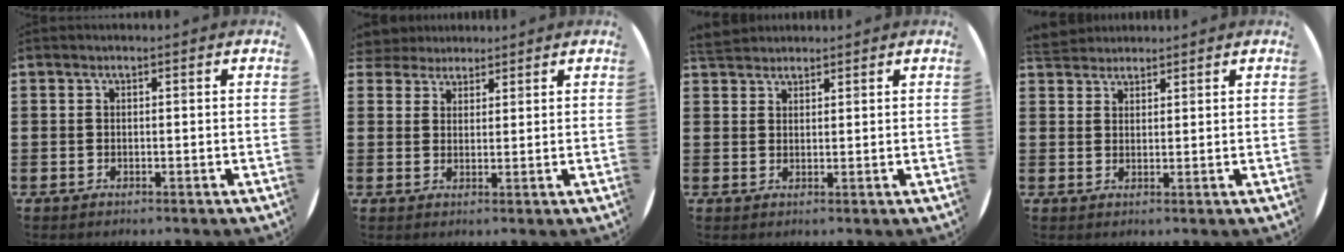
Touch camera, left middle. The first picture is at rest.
{"total": 3.0, "force": [2.7, 1.3, -0.4], "torque": [-0.001, 0.002, 0.052]}
{"total": 2.8, "force": [2.7, 0.8, 0.2], "torque": [0.000, -0.003, 0.050]}
{"total": 2.7, "force": [2.6, 0.8, -0.1], "torque": [-0.003, 0.000, 0.051]}